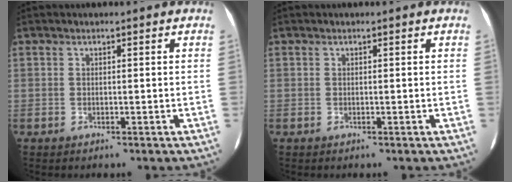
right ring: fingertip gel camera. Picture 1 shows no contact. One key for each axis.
{"total": 0.0}